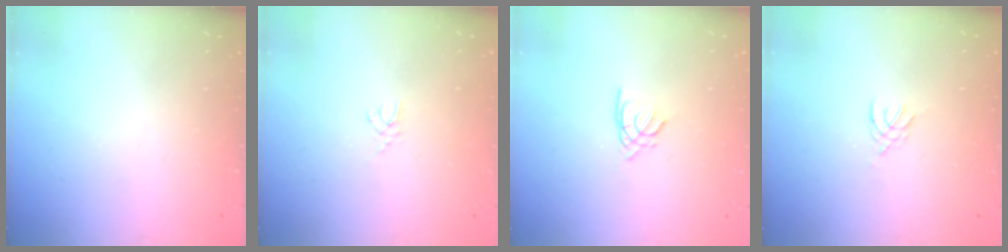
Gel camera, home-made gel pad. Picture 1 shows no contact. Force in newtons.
{"total": 2.1, "press": 2.1, "slide": 0.3}
{"total": 1.4, "press": 1.4, "slide": 0.3}
{"total": 2.0, "press": 1.9, "slide": 0.4}